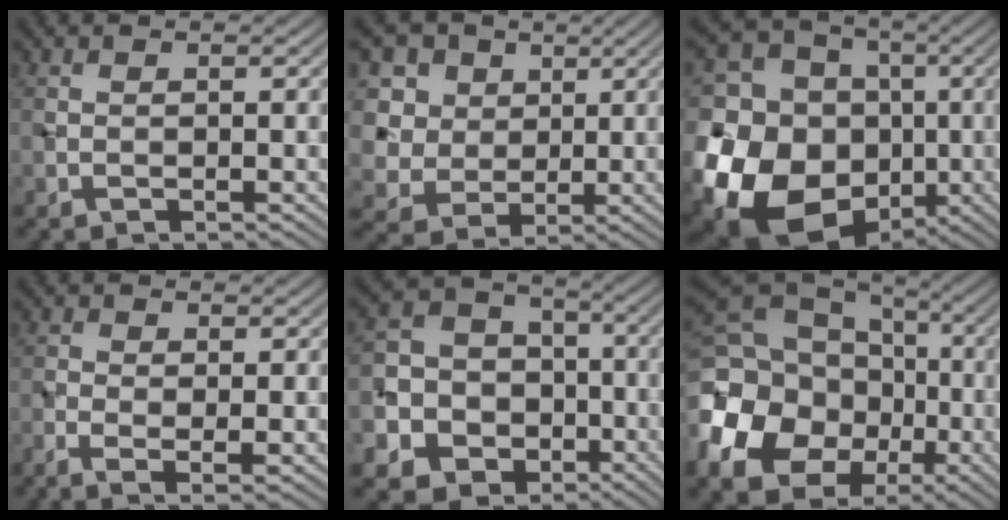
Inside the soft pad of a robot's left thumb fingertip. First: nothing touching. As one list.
[{"total": 10.5, "force": [3.5, 8.7, 4.7], "torque": [-0.168, 0.018, 0.068]}, {"total": 22.2, "force": [-7.0, 18.8, 9.7], "torque": [-0.244, -0.039, -0.134]}, {"total": 3.3, "force": [-0.9, 1.0, 3.0], "torque": [-0.065, -0.007, -0.018]}, {"total": 15.3, "force": [-4.6, 13.7, 4.9], "torque": [-0.184, -0.019, -0.092]}, {"total": 18.6, "force": [-4.4, 14.9, 10.3], "torque": [-0.244, -0.034, -0.088]}]